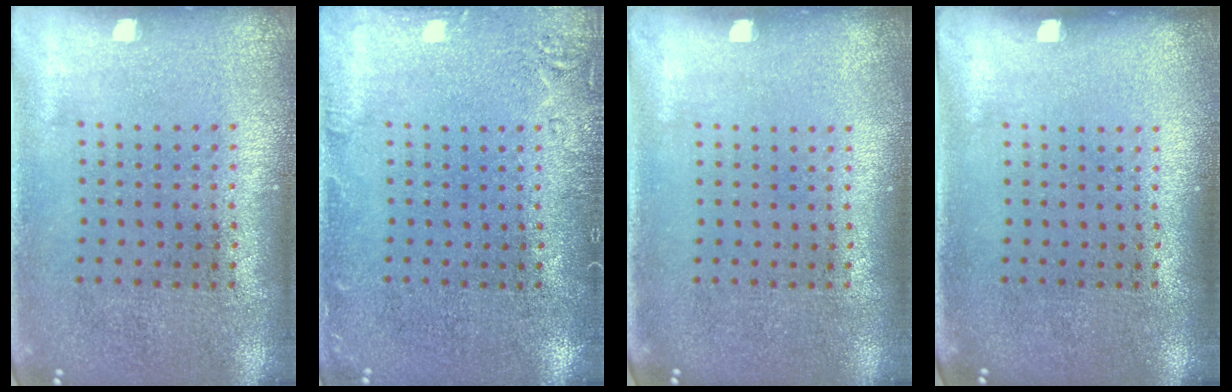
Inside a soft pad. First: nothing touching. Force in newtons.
{"total": 1.9, "press": 1.8, "slide": 0.3}
{"total": 0.0}
{"total": 0.0}